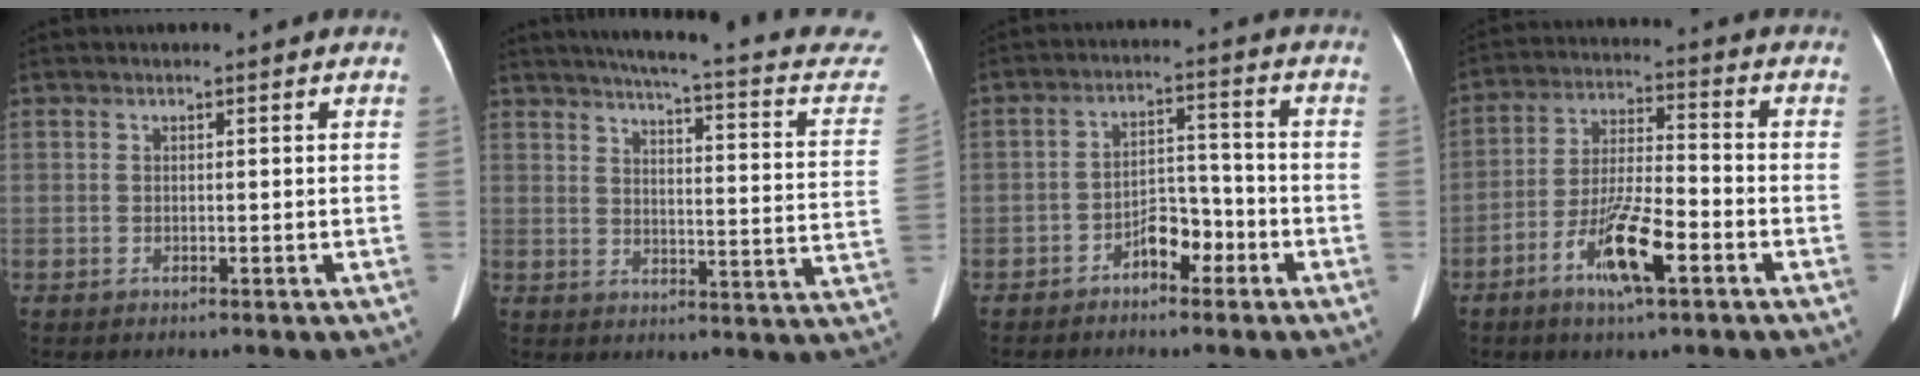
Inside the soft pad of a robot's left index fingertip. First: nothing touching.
{"total": 22.1, "force": [19.0, 2.5, 11.2], "torque": [-0.143, -0.036, 0.209]}
{"total": 5.2, "force": [-3.2, 2.5, 3.3], "torque": [-0.057, 0.020, -0.055]}
{"total": 10.4, "force": [-5.1, 1.9, 8.9], "torque": [-0.174, -0.003, -0.093]}